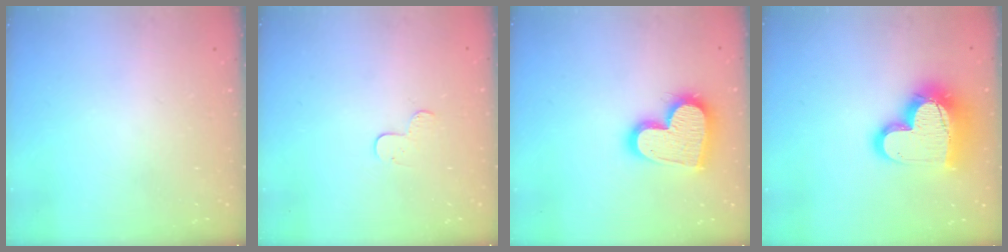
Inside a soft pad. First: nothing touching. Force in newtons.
{"total": 4.5, "press": 4.5, "slide": 0.2}
{"total": 18.3, "press": 18.3, "slide": 1.3}
{"total": 19.0, "press": 18.9, "slide": 1.3}